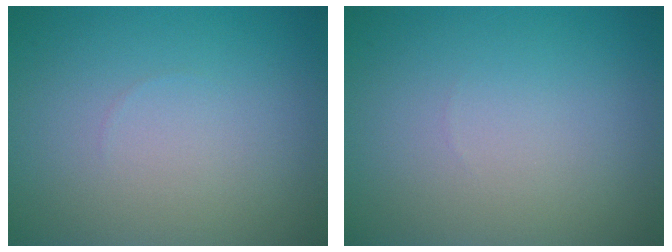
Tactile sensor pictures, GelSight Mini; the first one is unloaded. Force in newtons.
{"total": 0.0}